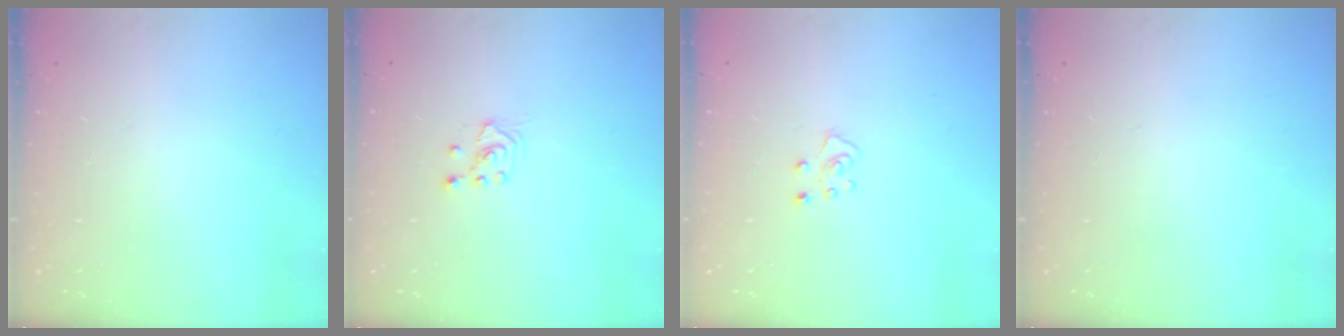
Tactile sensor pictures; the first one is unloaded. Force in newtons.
{"total": 2.6, "press": 2.4, "slide": 0.8}
{"total": 4.2, "press": 4.2, "slide": 0.4}
{"total": 0.0}